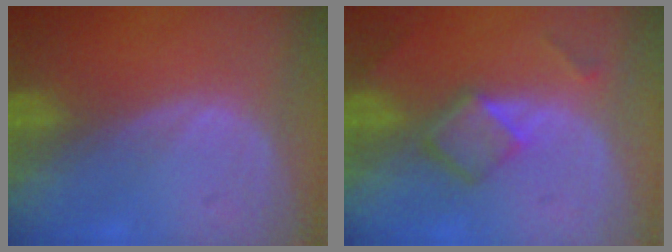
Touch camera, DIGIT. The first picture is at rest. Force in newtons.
{"total": 5.1, "press": 4.8, "slide": 1.9}